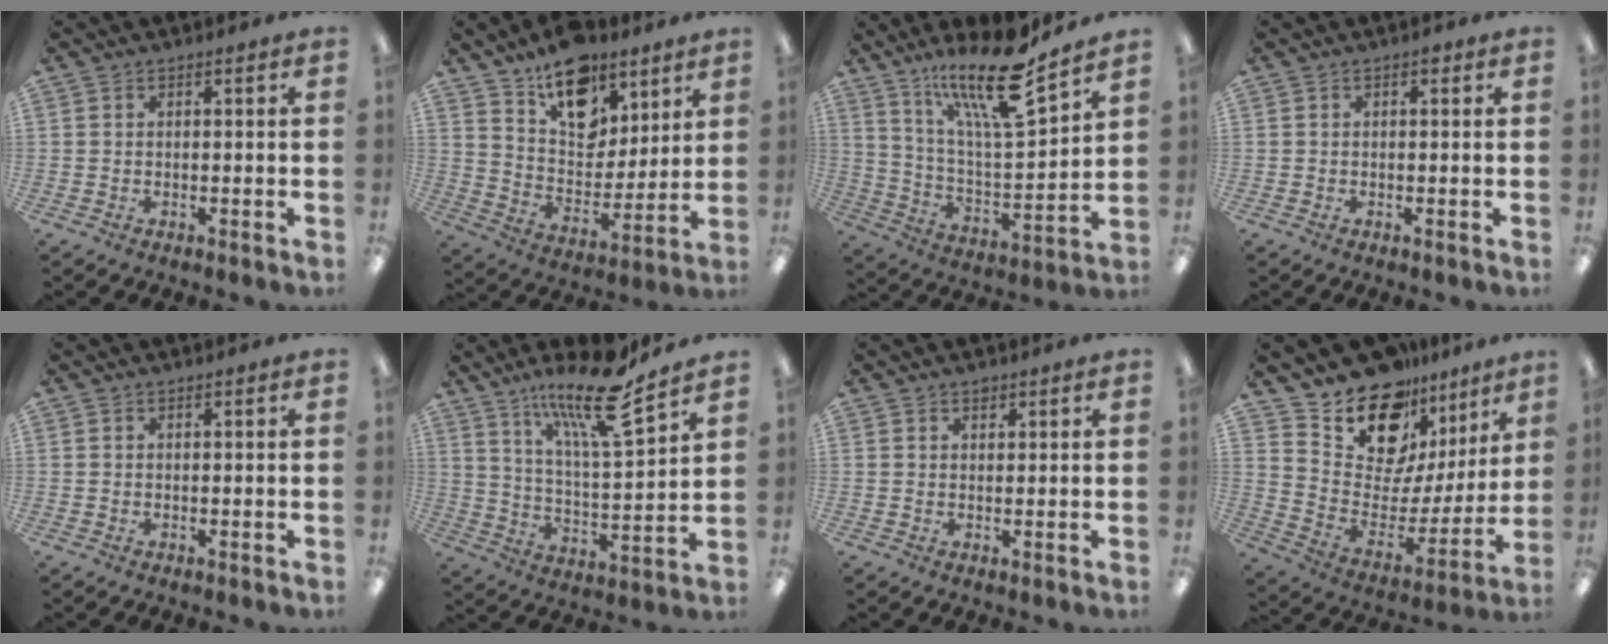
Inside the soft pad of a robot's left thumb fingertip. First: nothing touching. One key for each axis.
{"total": 16.7, "fx": 11.2, "fy": 9.9, "fz": 7.5, "tx": -0.105, "ty": -0.068, "tz": 0.201}
{"total": 19.9, "fx": 14.6, "fy": 4.7, "fz": 12.7, "tx": -0.230, "ty": -0.091, "tz": 0.241}
{"total": 0.8, "fx": 0.5, "fy": 0.4, "fz": 0.5, "tx": -0.011, "ty": 0.004, "tz": 0.007}
{"total": 0.0}
{"total": 18.2, "fx": 13.3, "fy": 3.9, "fz": 11.7, "tx": -0.203, "ty": -0.081, "tz": 0.217}
{"total": 1.2, "fx": 1.0, "fy": 0.5, "fz": 0.3, "tx": -0.001, "ty": -0.005, "tz": 0.018}
{"total": 18.0, "fx": 14.4, "fy": 8.7, "fz": 6.4, "tx": -0.126, "ty": -0.121, "tz": 0.260}